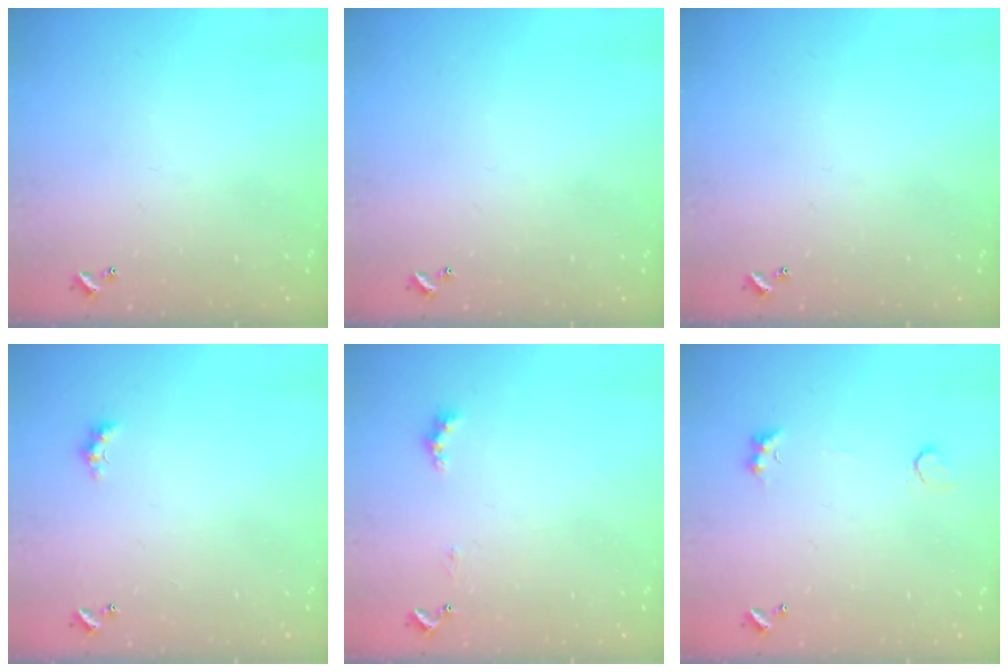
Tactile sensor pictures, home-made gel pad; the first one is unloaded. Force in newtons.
{"total": 0.0}
{"total": 0.0}
{"total": 1.6, "press": 1.5, "slide": 0.5}
{"total": 1.5, "press": 1.4, "slide": 0.5}
{"total": 1.5, "press": 1.3, "slide": 0.7}